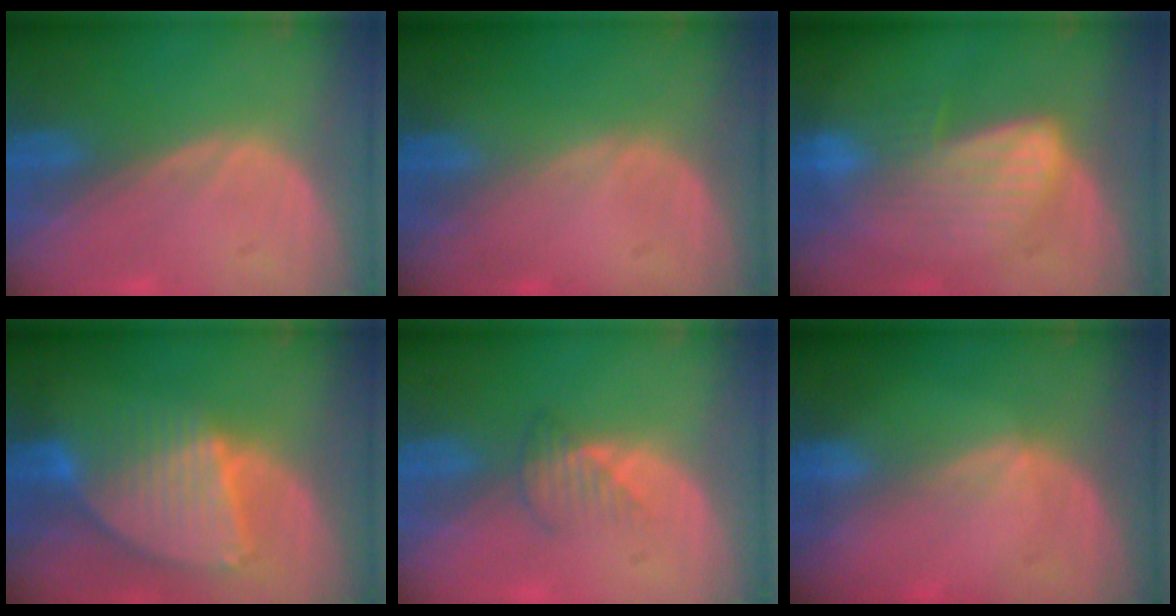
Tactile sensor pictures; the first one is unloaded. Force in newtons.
{"total": 0.0}
{"total": 6.5, "press": 6.5, "slide": 1.0}
{"total": 8.7, "press": 7.5, "slide": 4.4}
{"total": 2.5, "press": 2.5, "slide": 0.2}
{"total": 1.2, "press": 0.7, "slide": 0.9}